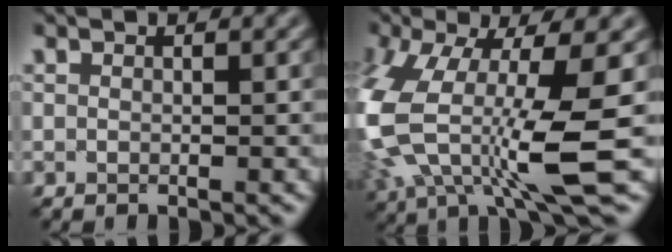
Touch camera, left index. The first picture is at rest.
{"total": 12.9, "force": [-1.6, 5.4, 11.6], "torque": [-0.258, -0.032, -0.025]}